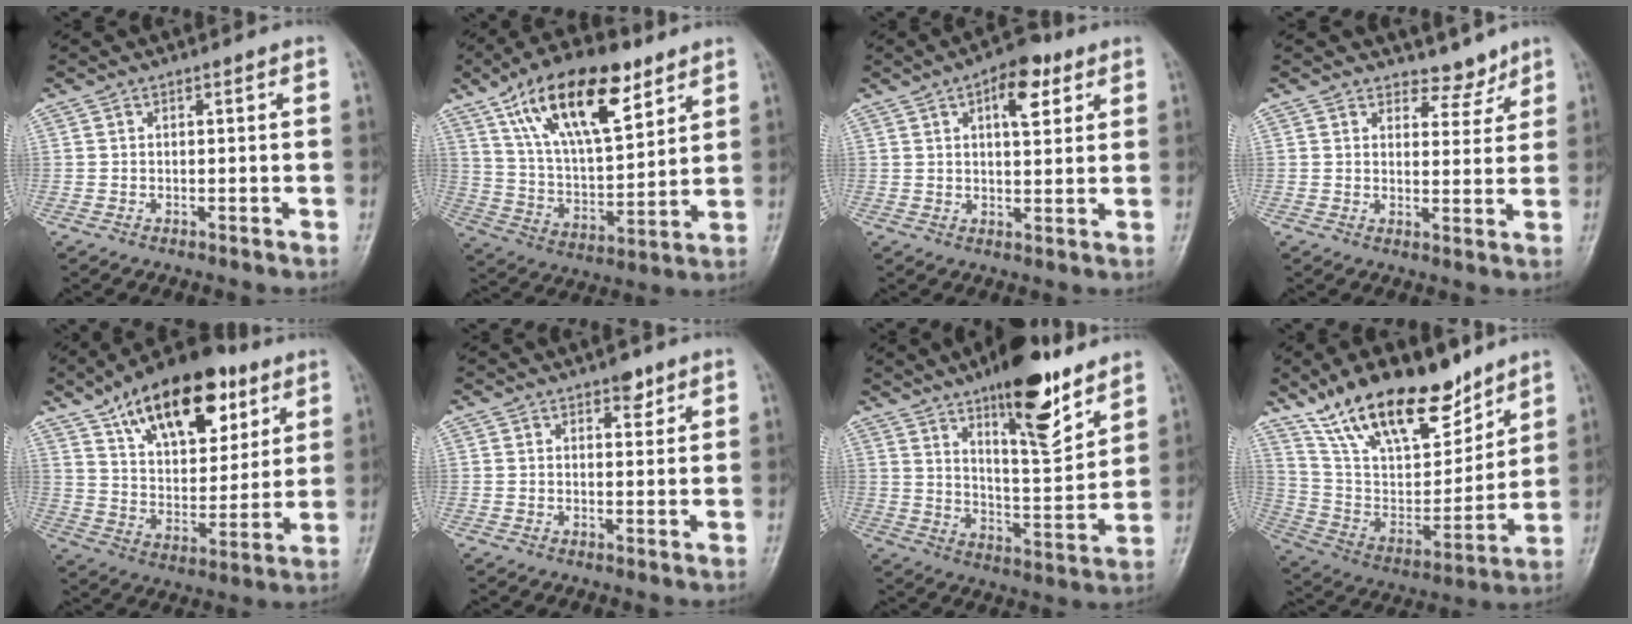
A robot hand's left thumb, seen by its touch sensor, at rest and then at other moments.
{"total": 21.0, "force": [11.4, 9.0, 15.2], "torque": [-0.231, -0.036, 0.207]}
{"total": 8.4, "force": [3.9, 3.9, 6.4], "torque": [-0.071, -0.008, 0.051]}
{"total": 4.3, "force": [3.7, 2.1, 0.5], "torque": [0.020, -0.030, 0.054]}
{"total": 22.3, "force": [12.2, 11.4, 14.7], "torque": [-0.201, -0.034, 0.205]}
{"total": 2.7, "force": [1.8, 1.4, 1.5], "torque": [-0.007, -0.009, 0.024]}
{"total": 16.4, "force": [10.7, 5.0, 11.3], "torque": [-0.141, -0.069, 0.174]}
{"total": 23.3, "force": [16.1, 9.8, 13.6], "torque": [-0.191, -0.061, 0.291]}